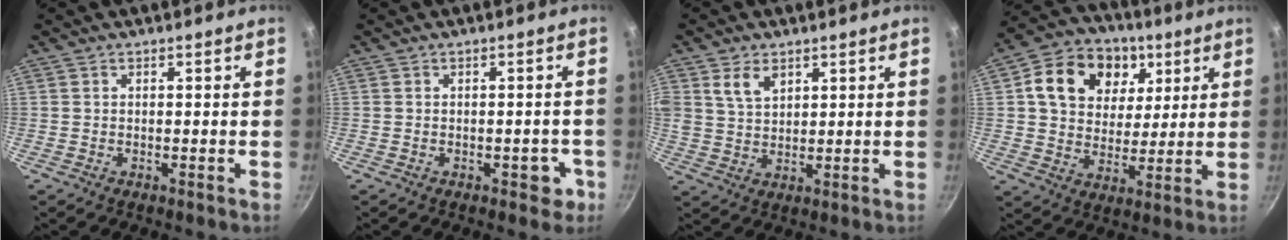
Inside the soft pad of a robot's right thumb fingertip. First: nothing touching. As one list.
[{"total": 3.4, "force": [-1.4, 2.2, 2.2], "torque": [0.002, 0.019, -0.010]}, {"total": 5.7, "force": [2.8, 3.7, 3.3], "torque": [-0.052, -0.013, 0.057]}, {"total": 16.9, "force": [5.9, 13.1, 8.9], "torque": [-0.132, -0.001, 0.090]}]